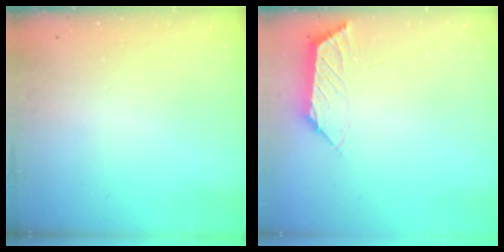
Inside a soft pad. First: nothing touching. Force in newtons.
{"total": 1.8, "press": 1.7, "slide": 0.5}